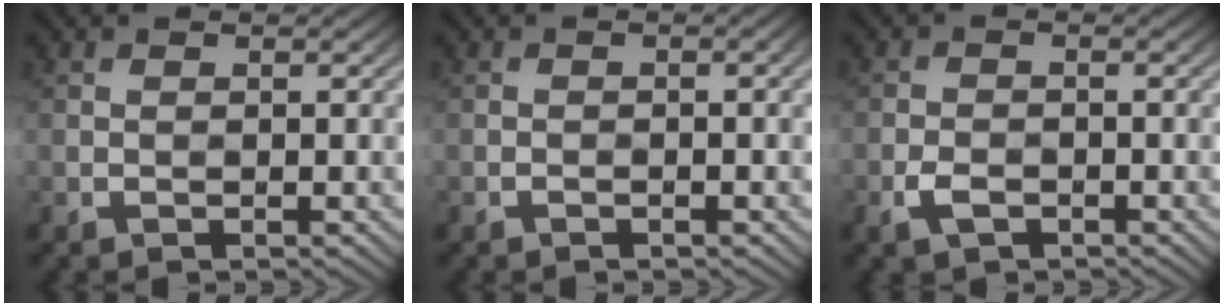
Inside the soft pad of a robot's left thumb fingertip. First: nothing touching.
{"total": 1.1, "force": [-0.6, 0.2, 0.9], "torque": [-0.006, 0.009, -0.009]}
{"total": 2.8, "force": [-0.7, 1.7, 2.1], "torque": [-0.039, -0.002, -0.016]}